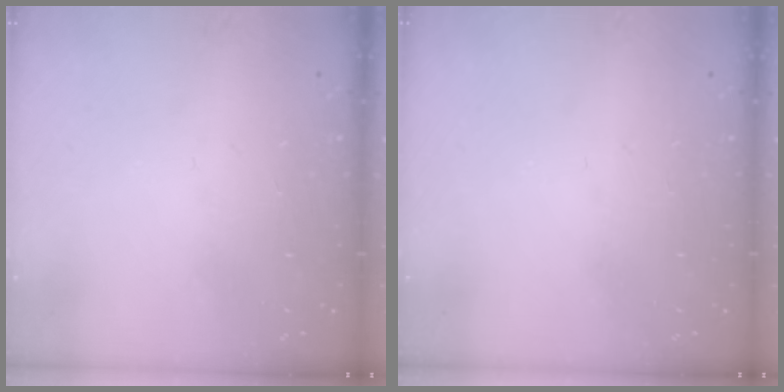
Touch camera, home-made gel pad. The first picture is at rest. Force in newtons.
{"total": 0.0}